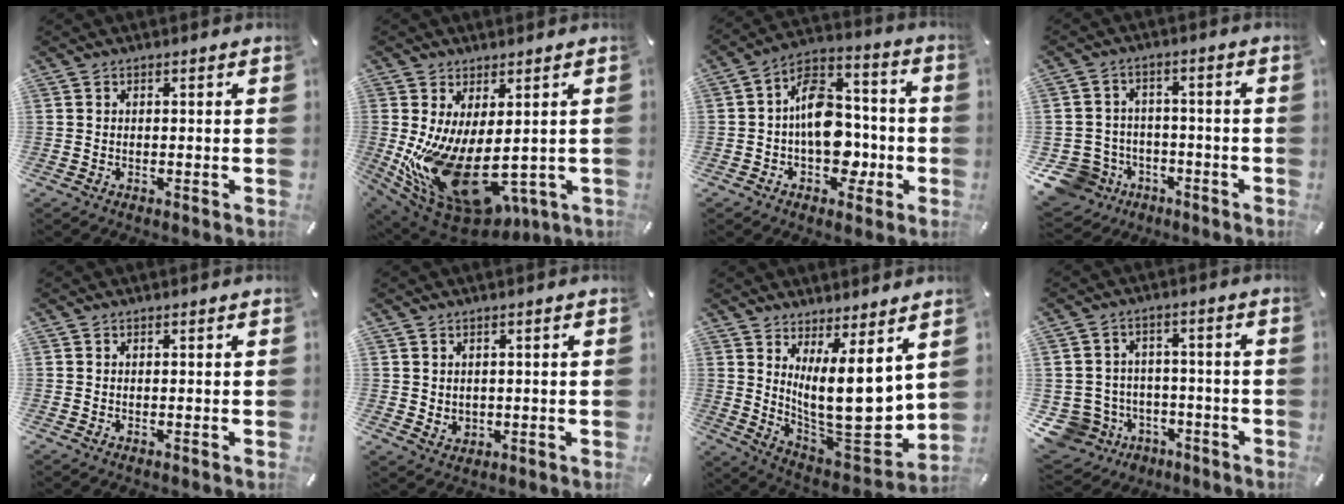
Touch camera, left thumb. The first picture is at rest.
{"total": 20.6, "force": [-2.7, 11.1, 17.2], "torque": [-0.310, -0.023, -0.016]}
{"total": 15.1, "force": [-2.2, 11.1, 9.9], "torque": [-0.146, 0.016, -0.032]}
{"total": 9.2, "force": [-5.0, 7.5, 1.8], "torque": [-0.063, 0.034, -0.090]}
{"total": 0.0}
{"total": 2.7, "force": [1.2, 2.4, 0.3], "torque": [-0.002, -0.006, 0.023]}
{"total": 16.8, "force": [4.3, 6.3, 15.0], "torque": [-0.236, -0.074, 0.082]}
{"total": 9.0, "force": [-4.1, 7.9, 1.6], "torque": [-0.068, 0.023, -0.073]}